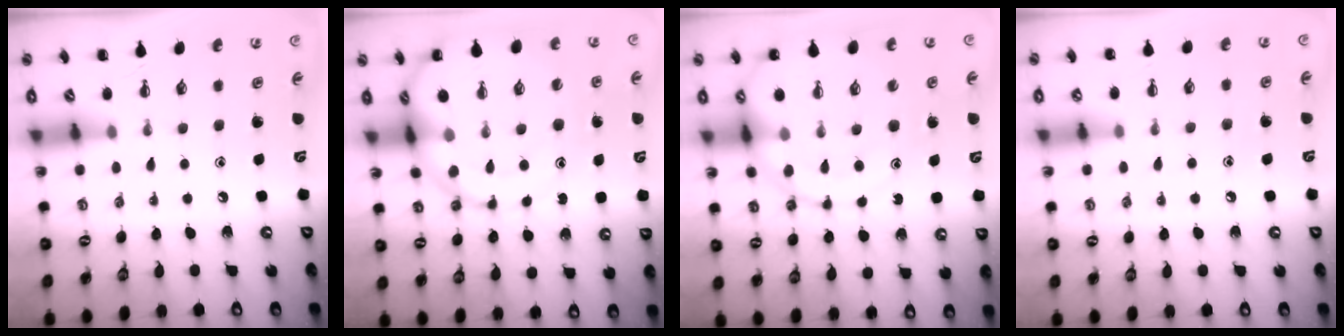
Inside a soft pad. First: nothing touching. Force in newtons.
{"total": 14.6, "press": 14.4, "slide": 2.5}
{"total": 16.3, "press": 16.1, "slide": 2.5}
{"total": 6.0, "press": 5.8, "slide": 1.7}